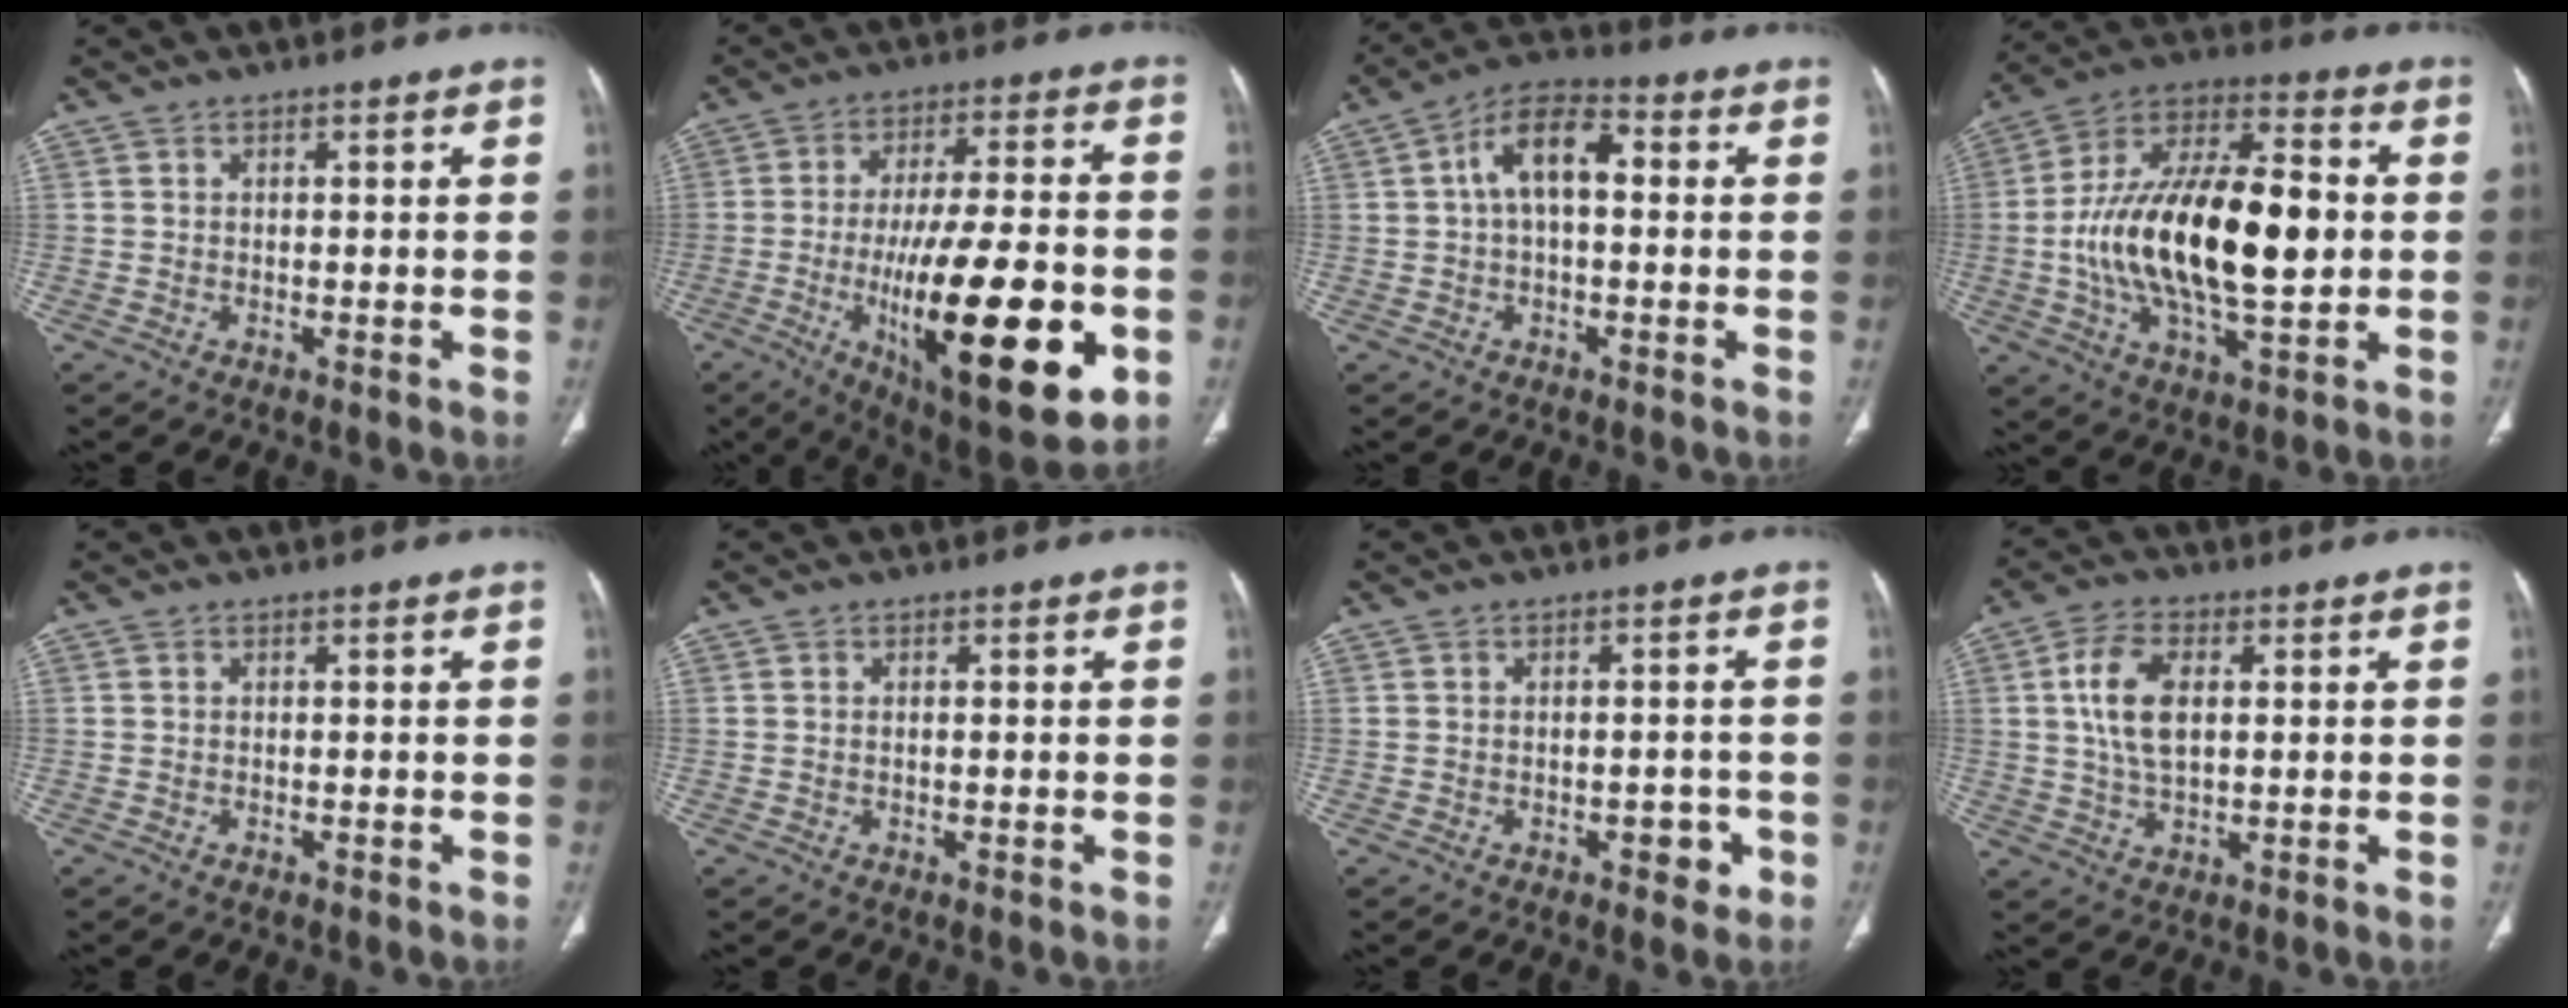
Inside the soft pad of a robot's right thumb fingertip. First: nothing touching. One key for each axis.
{"total": 26.7, "fx": -6.8, "fy": 8.2, "fz": 24.4, "tx": -0.377, "ty": -0.004, "tz": -0.087}
{"total": 9.5, "fx": 1.0, "fy": 5.0, "fz": 8.0, "tx": -0.137, "ty": 0.033, "tz": 0.008}
{"total": 25.2, "fx": -0.7, "fy": 11.0, "fz": 22.7, "tx": -0.409, "ty": 0.020, "tz": -0.012}
{"total": 0.0}
{"total": 0.0}
{"total": 3.3, "fx": -1.4, "fy": 1.8, "fz": 2.4, "tx": -0.017, "ty": 0.010, "tz": -0.013}
{"total": 8.5, "fx": 1.6, "fy": 4.4, "fz": 7.1, "tx": -0.142, "ty": 0.002, "tz": 0.032}